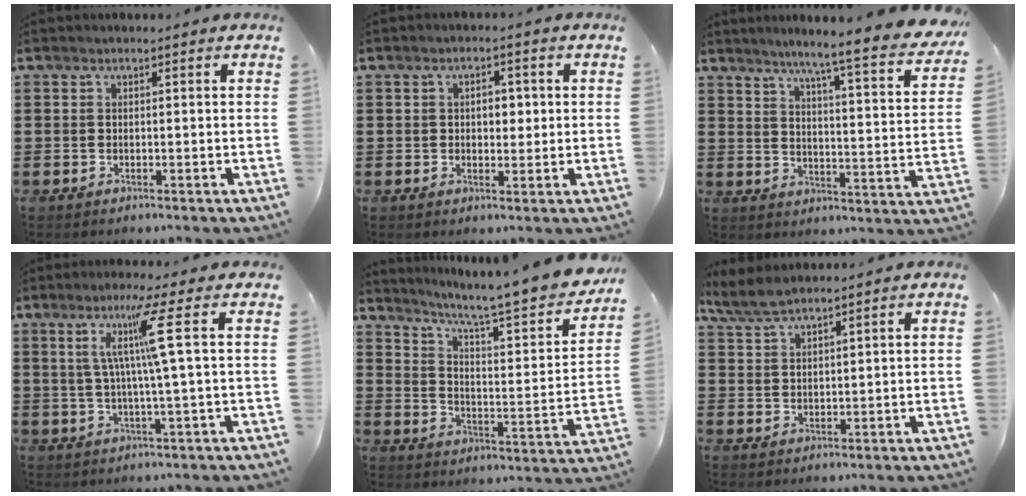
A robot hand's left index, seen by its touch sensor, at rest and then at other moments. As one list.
[{"total": 3.2, "force": [0.3, 2.0, 2.5], "torque": [-0.037, 0.004, -0.002]}, {"total": 6.4, "force": [5.2, -0.9, 3.5], "torque": [-0.075, -0.053, 0.075]}, {"total": 8.2, "force": [2.5, -1.6, 7.6], "torque": [-0.155, 0.001, 0.029]}, {"total": 6.6, "force": [5.4, 0.1, 3.7], "torque": [-0.082, -0.048, 0.078]}, {"total": 3.8, "force": [3.2, 0.9, 1.8], "torque": [-0.046, -0.002, 0.060]}]